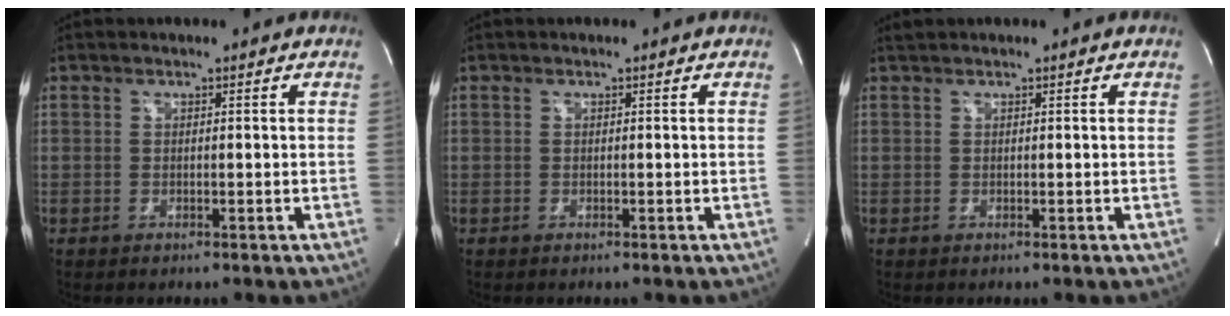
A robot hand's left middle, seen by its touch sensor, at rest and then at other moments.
{"total": 0.0}
{"total": 0.6, "force": [0.6, -0.2, 0.1], "torque": [-0.010, 0.011, 0.017]}